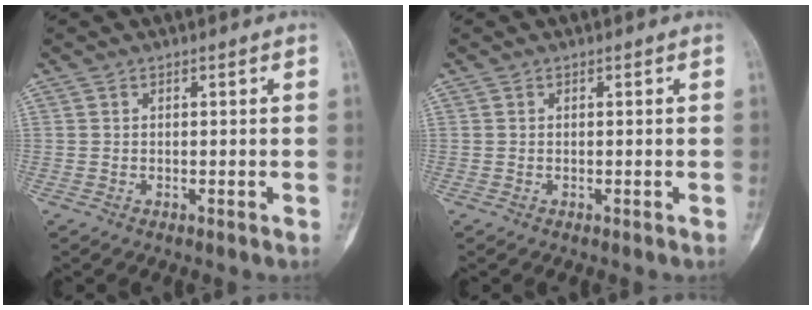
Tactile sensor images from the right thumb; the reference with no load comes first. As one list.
[{"total": 0.0}]